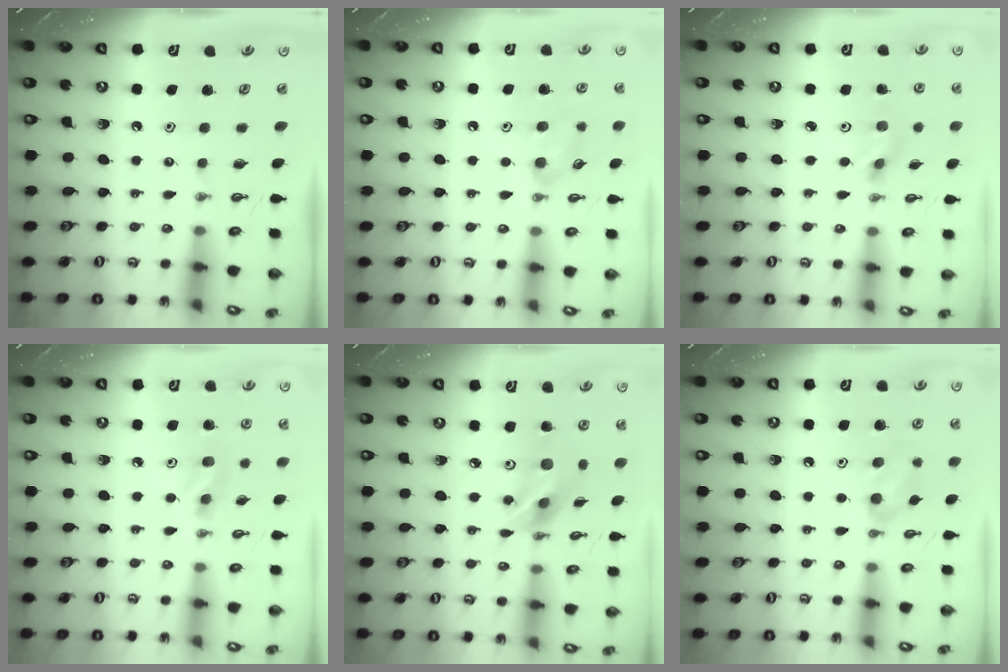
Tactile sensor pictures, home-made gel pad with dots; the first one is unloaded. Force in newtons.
{"total": 7.3, "press": 7.2, "slide": 1.2}
{"total": 3.5, "press": 3.5, "slide": 0.6}
{"total": 6.5, "press": 6.3, "slide": 1.7}
{"total": 12.5, "press": 12.0, "slide": 3.2}
{"total": 7.7, "press": 7.6, "slide": 1.3}